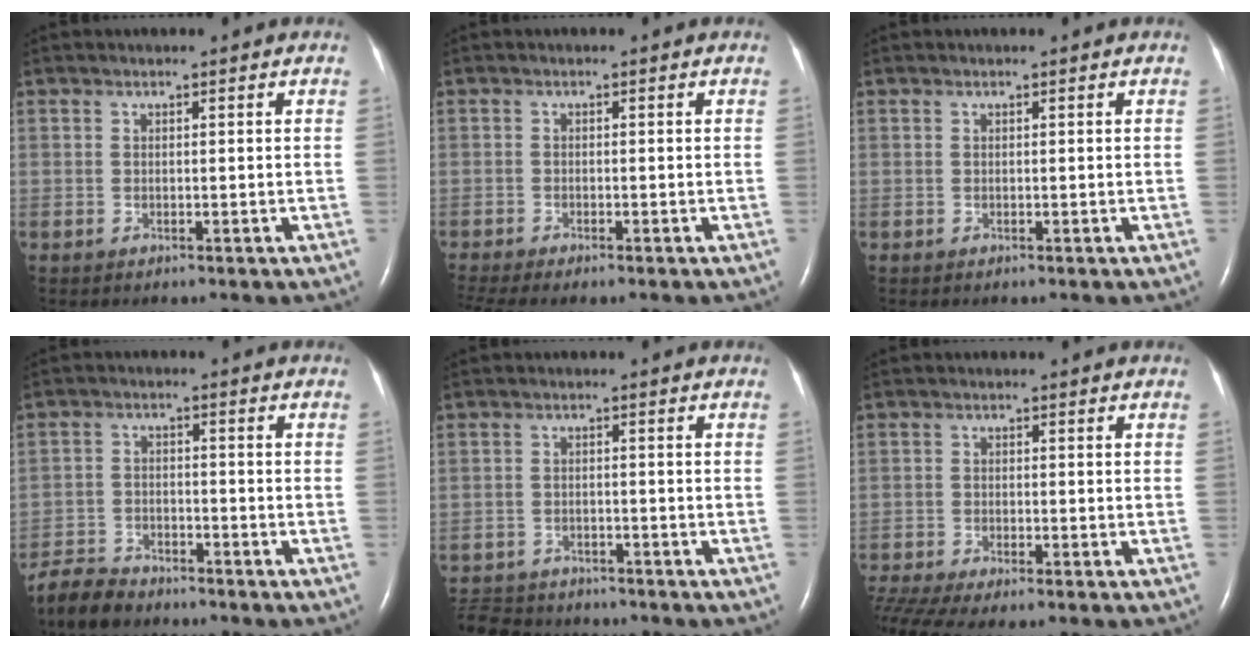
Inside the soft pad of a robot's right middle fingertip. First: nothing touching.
{"total": 5.1, "force": [-4.1, 0.6, 2.9], "torque": [-0.052, -0.006, -0.067]}
{"total": 0.0}
{"total": 5.8, "force": [-5.4, 1.7, 1.0], "torque": [-0.027, -0.015, -0.102]}
{"total": 8.9, "force": [-8.1, 3.0, 2.0], "torque": [-0.046, -0.002, -0.122]}
{"total": 9.3, "force": [-7.8, 1.2, 4.8], "torque": [-0.089, -0.007, -0.126]}